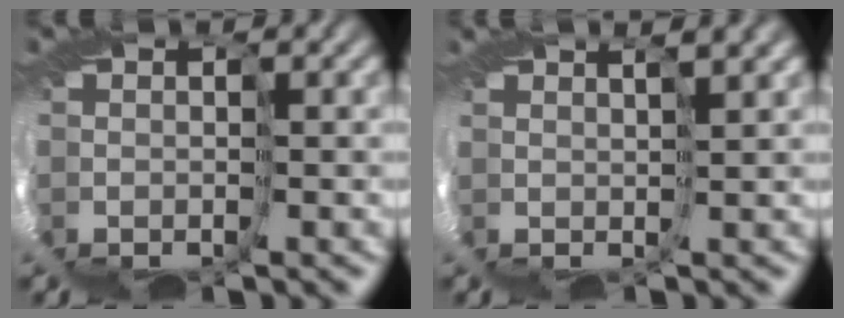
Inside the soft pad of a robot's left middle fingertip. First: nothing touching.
{"total": 4.1, "force": [2.3, -2.9, -1.7], "torque": [0.022, 0.006, 0.045]}